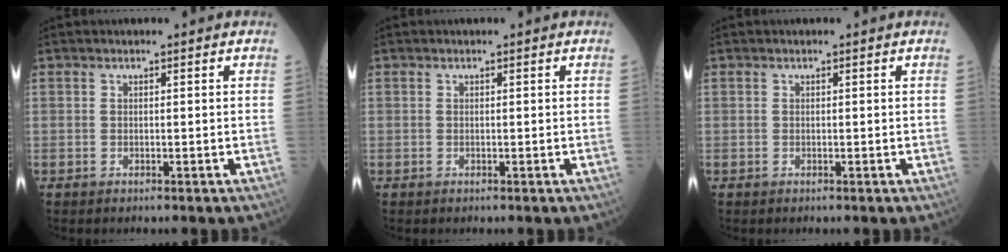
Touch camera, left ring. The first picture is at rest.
{"total": 0.0}
{"total": 0.0}